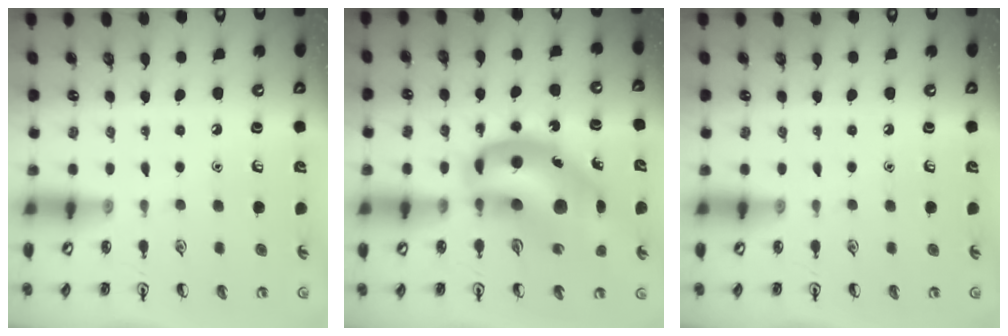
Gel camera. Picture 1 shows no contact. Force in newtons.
{"total": 18.9, "press": 18.2, "slide": 5.2}
{"total": 0.0}